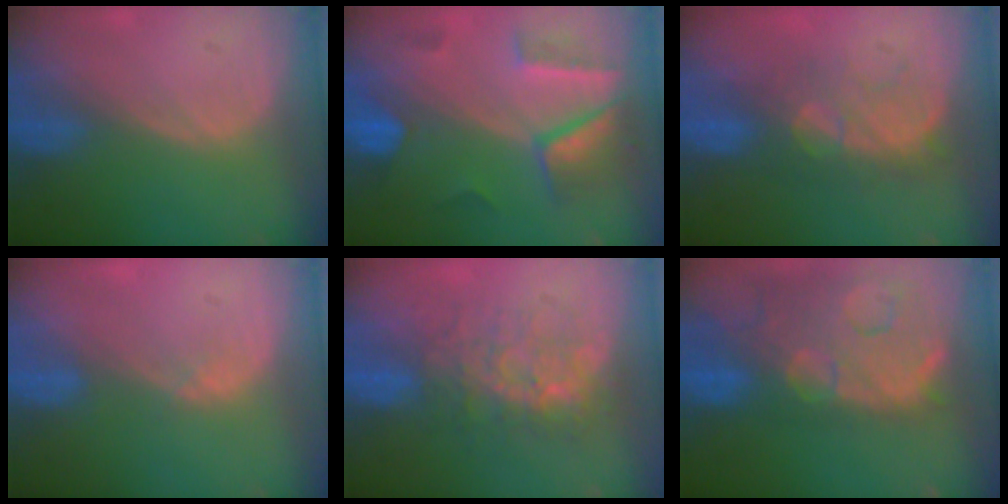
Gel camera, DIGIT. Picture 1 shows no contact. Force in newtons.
{"total": 7.4, "press": 7.2, "slide": 1.4}
{"total": 7.7, "press": 7.4, "slide": 2.1}
{"total": 1.3, "press": 1.1, "slide": 0.8}
{"total": 8.4, "press": 7.6, "slide": 3.5}
{"total": 14.8, "press": 12.1, "slide": 8.6}